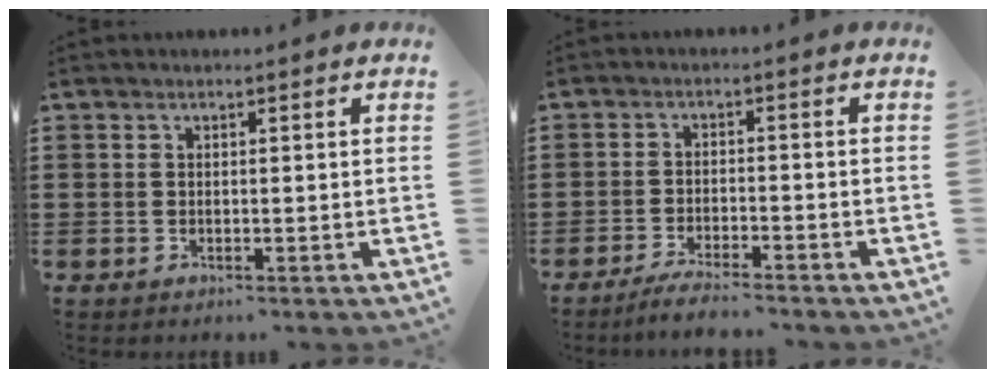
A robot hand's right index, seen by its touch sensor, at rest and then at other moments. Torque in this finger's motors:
{"motor_torque": [0.00, 0.15, 0.01, 0.01]}